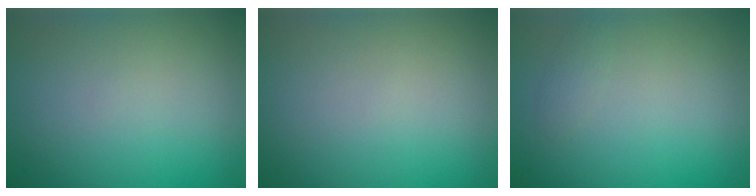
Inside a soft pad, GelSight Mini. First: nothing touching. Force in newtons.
{"total": 0.0}
{"total": 0.7, "press": 0.7, "slide": 0.0}